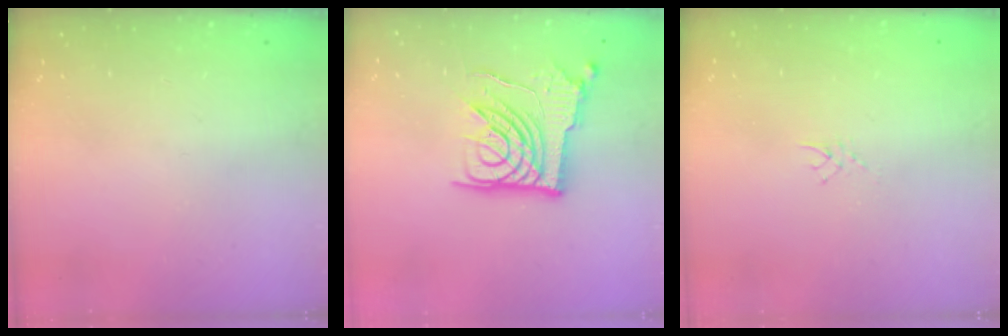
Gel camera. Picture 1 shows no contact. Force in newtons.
{"total": 14.6, "press": 14.5, "slide": 1.5}
{"total": 2.4, "press": 2.4, "slide": 0.4}